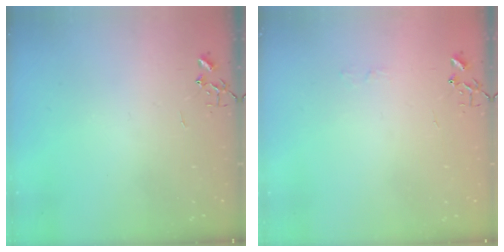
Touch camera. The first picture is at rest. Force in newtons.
{"total": 3.5, "press": 3.4, "slide": 0.6}